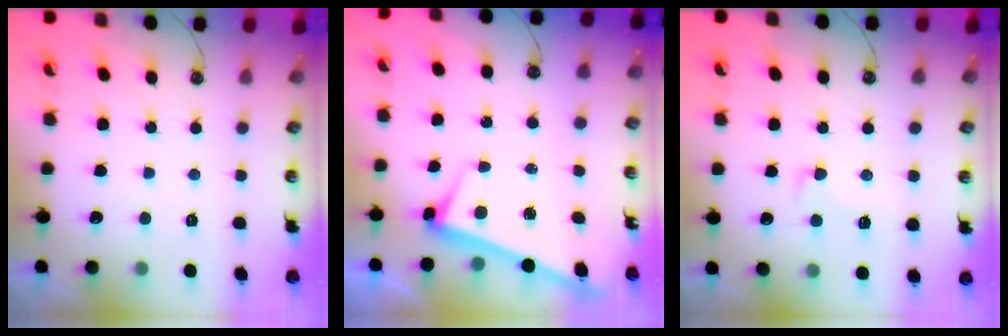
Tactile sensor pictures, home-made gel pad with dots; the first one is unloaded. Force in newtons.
{"total": 2.6, "press": 2.5, "slide": 0.7}
{"total": 1.5, "press": 0.7, "slide": 1.3}